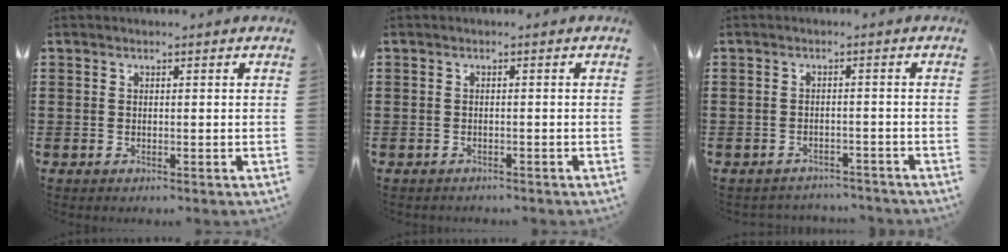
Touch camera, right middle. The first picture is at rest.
{"total": 0.6, "force": [-0.6, 0.1, 0.0], "torque": [-0.001, 0.001, -0.014]}
{"total": 2.1, "force": [-2.1, 0.3, -0.1], "torque": [-0.007, 0.001, -0.046]}